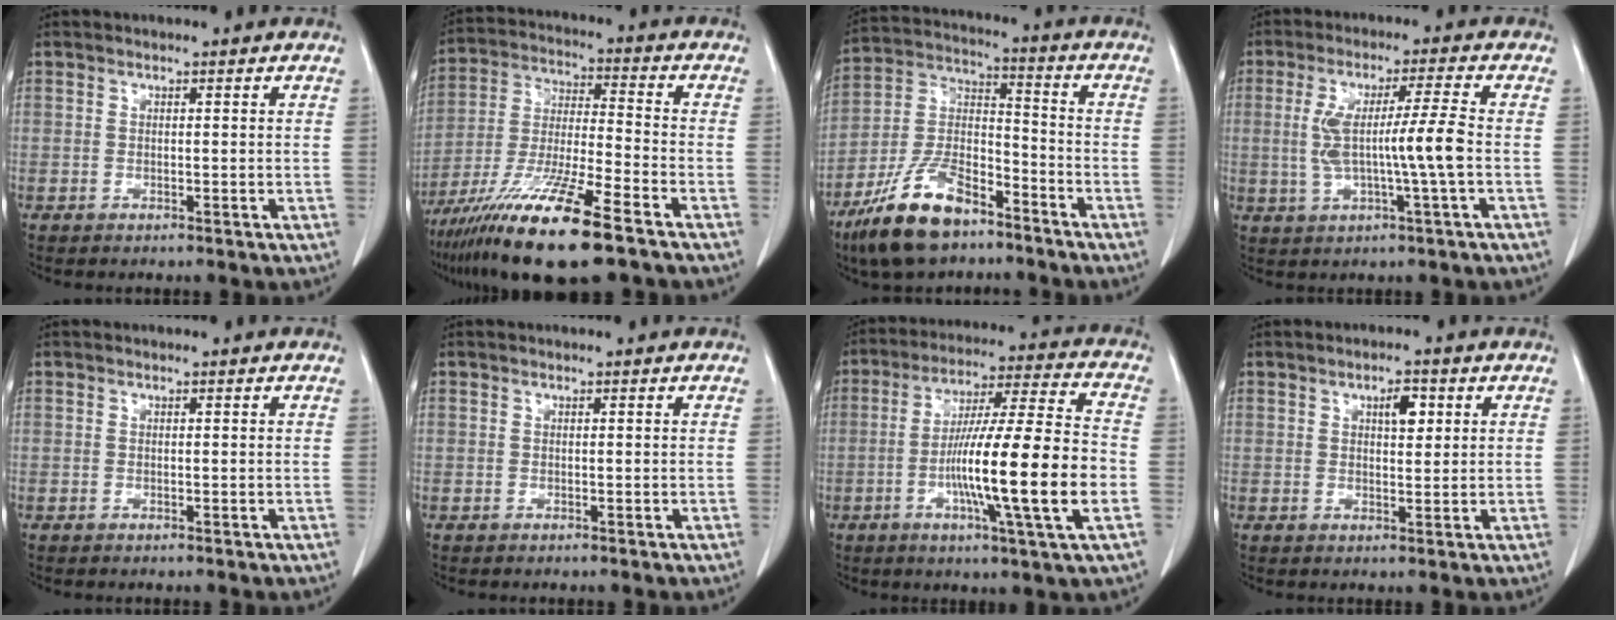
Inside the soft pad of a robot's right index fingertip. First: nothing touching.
{"total": 17.0, "force": [-10.9, 1.2, 13.0], "torque": [-0.260, -0.046, -0.201]}
{"total": 14.3, "force": [-9.9, 5.3, 9.0], "torque": [-0.185, 0.000, -0.187]}
{"total": 8.9, "force": [-0.6, -0.5, 8.9], "torque": [-0.173, 0.007, -0.007]}
{"total": 0.0}
{"total": 0.0}
{"total": 19.8, "force": [-4.5, 0.1, 19.2], "torque": [-0.312, -0.002, -0.077]}
{"total": 3.3, "force": [1.3, 1.3, 2.7], "torque": [-0.044, 0.001, 0.020]}